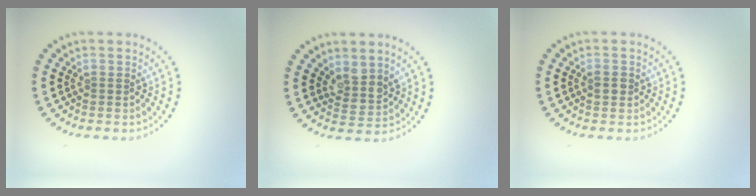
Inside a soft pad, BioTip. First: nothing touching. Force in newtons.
{"total": 2.5, "press": 2.0, "slide": 1.5}
{"total": 1.2, "press": 1.2, "slide": 0.0}